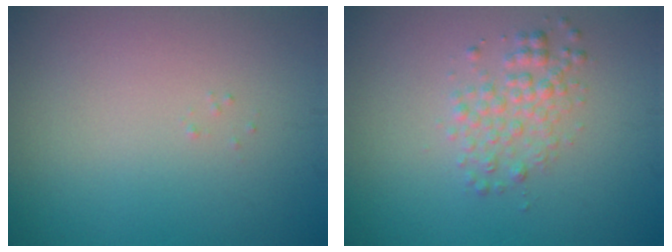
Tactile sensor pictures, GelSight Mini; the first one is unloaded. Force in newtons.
{"total": 2.5, "press": 2.5, "slide": 0.1}